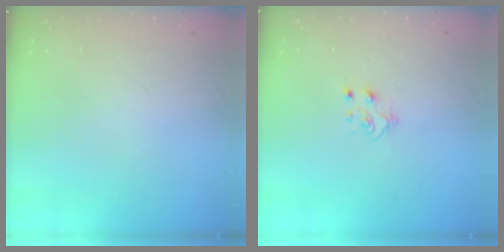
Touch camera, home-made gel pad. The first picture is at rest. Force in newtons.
{"total": 6.1, "press": 6.1, "slide": 0.7}